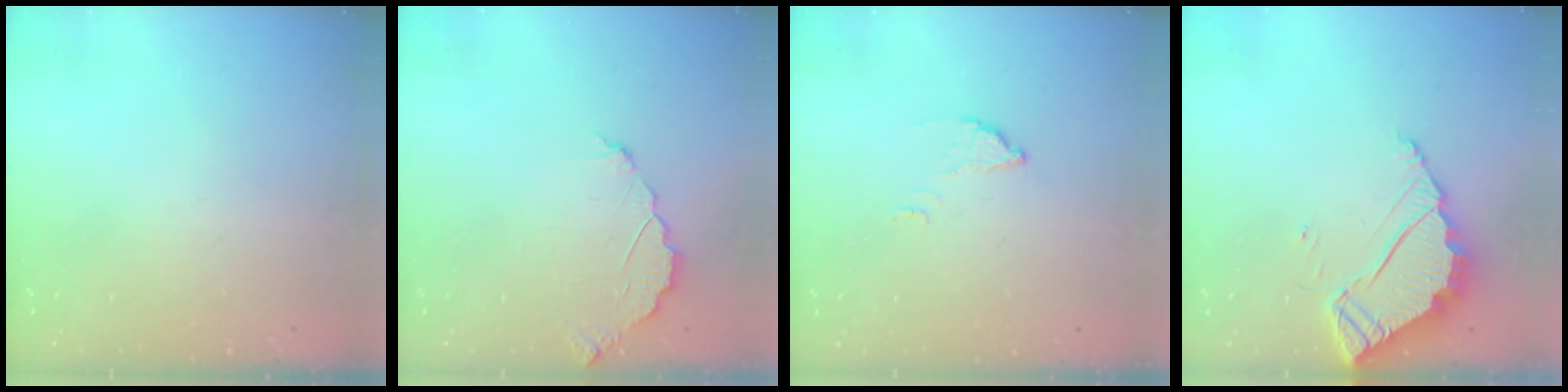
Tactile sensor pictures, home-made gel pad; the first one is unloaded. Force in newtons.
{"total": 3.7, "press": 3.7, "slide": 0.3}
{"total": 2.5, "press": 2.5, "slide": 0.1}
{"total": 6.8, "press": 6.8, "slide": 0.1}